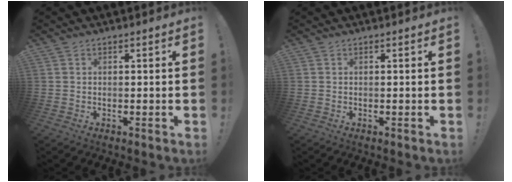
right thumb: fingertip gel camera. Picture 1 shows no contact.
{"total": 0.0}